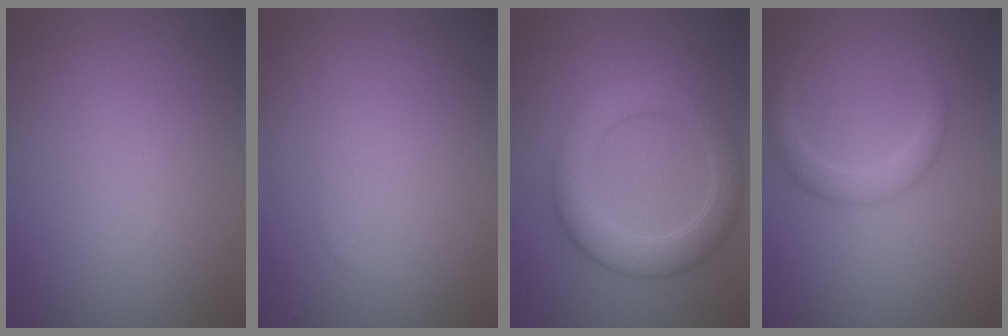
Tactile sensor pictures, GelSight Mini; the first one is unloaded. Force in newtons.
{"total": 0.0}
{"total": 5.0, "press": 5.0, "slide": 0.1}
{"total": 1.9, "press": 1.9, "slide": 0.1}